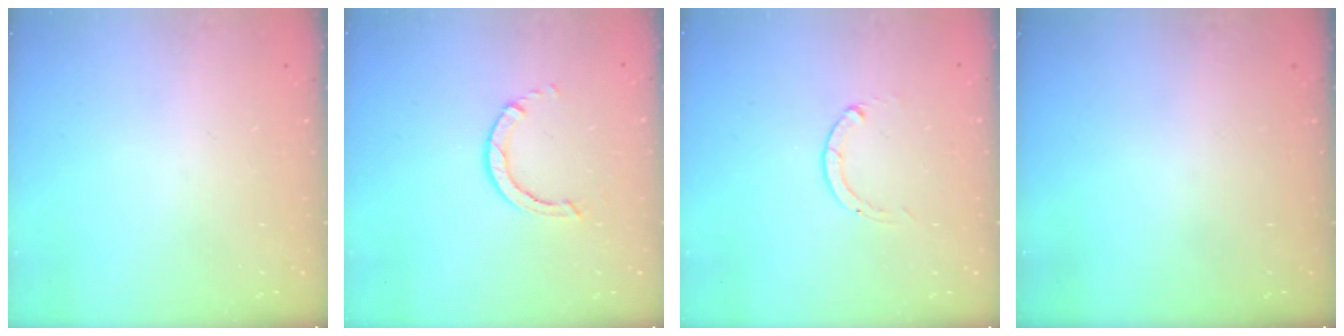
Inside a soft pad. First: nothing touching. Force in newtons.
{"total": 3.2, "press": 3.2, "slide": 0.4}
{"total": 0.0}
{"total": 0.0}